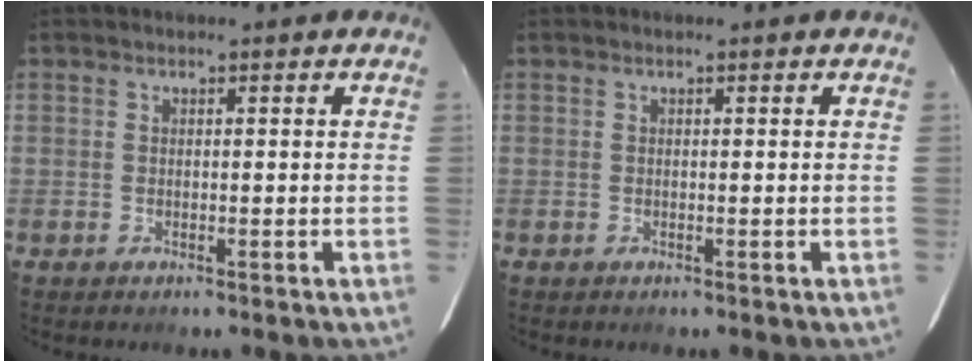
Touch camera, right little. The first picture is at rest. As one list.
[{"total": 0.0}]